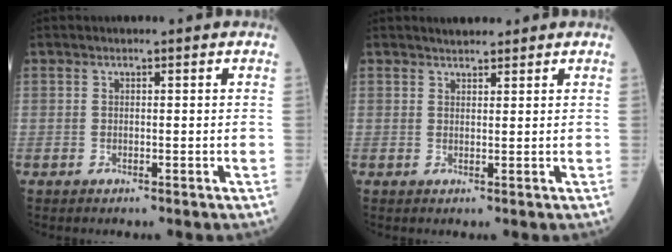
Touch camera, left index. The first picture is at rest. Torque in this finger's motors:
{"motor_torque": [0.30, -0.28, 0.05, 0.02]}